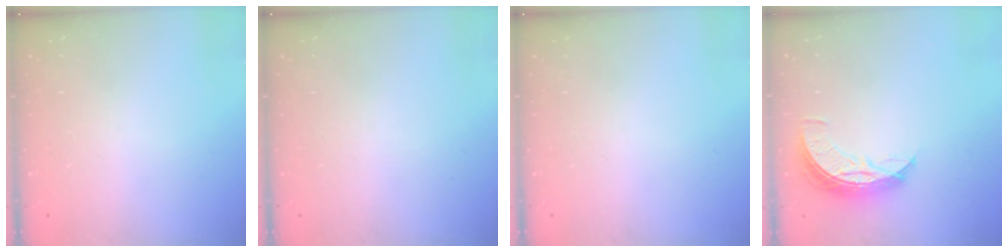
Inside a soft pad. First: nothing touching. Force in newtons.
{"total": 0.0}
{"total": 0.0}
{"total": 8.4, "press": 8.4, "slide": 0.4}